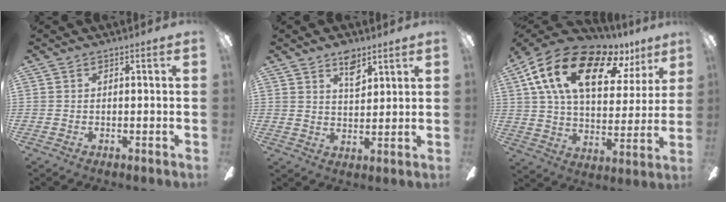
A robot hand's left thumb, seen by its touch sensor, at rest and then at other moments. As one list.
[{"total": 6.5, "force": [4.4, 3.4, 3.4], "torque": [-0.046, -0.015, 0.076]}, {"total": 21.4, "force": [12.2, 10.7, 14.0], "torque": [-0.244, -0.052, 0.212]}]